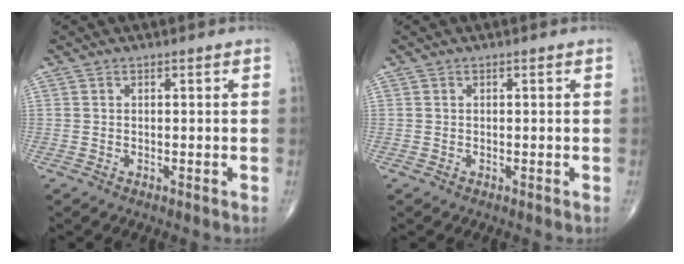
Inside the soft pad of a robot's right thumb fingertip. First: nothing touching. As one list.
[{"total": 0.0}]